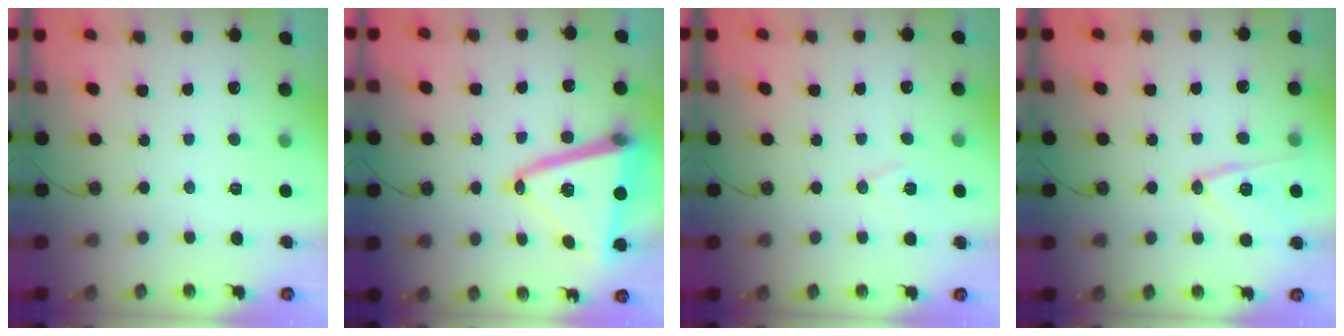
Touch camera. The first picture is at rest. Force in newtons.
{"total": 18.0, "press": 17.8, "slide": 2.5}
{"total": 7.7, "press": 6.4, "slide": 4.3}
{"total": 13.2, "press": 13.1, "slide": 1.2}